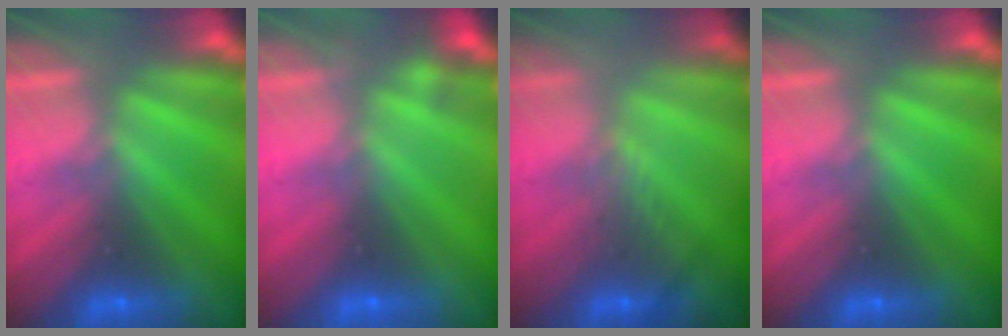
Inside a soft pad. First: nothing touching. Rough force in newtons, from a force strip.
{"total": 2.1}
{"total": 2.8}
{"total": 0.0}